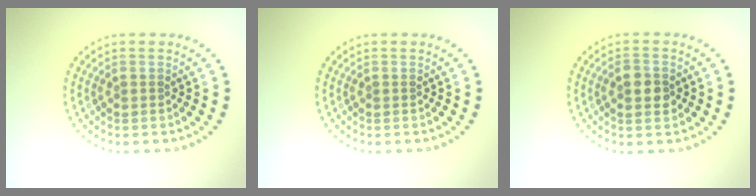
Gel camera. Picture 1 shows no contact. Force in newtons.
{"total": 0.0}
{"total": 2.5, "press": 2.5, "slide": 0.2}